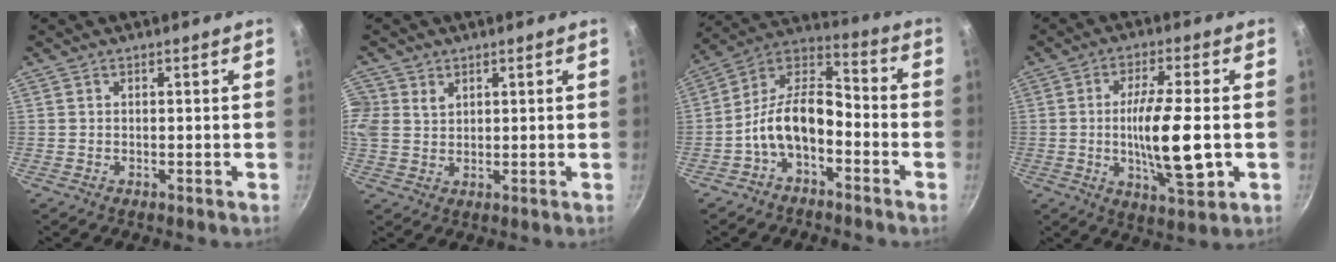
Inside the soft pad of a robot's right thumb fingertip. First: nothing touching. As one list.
[{"total": 9.1, "force": [3.1, 7.6, 3.9], "torque": [-0.102, 0.020, 0.067]}, {"total": 12.5, "force": [-4.7, 6.8, 9.3], "torque": [-0.157, 0.065, -0.103]}, {"total": 13.6, "force": [-1.5, 3.6, 13.0], "torque": [-0.225, 0.000, -0.023]}]